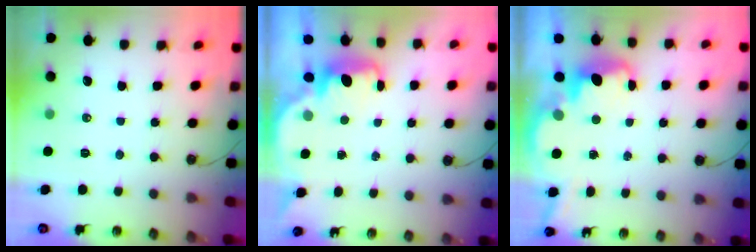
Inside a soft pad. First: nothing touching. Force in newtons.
{"total": 2.4, "press": 2.3, "slide": 0.6}
{"total": 3.9, "press": 3.8, "slide": 0.7}